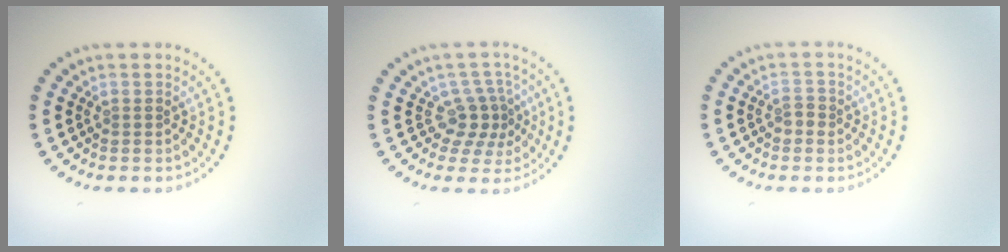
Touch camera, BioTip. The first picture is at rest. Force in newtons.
{"total": 2.9, "press": 2.2, "slide": 1.9}
{"total": 1.1, "press": 1.0, "slide": 0.4}